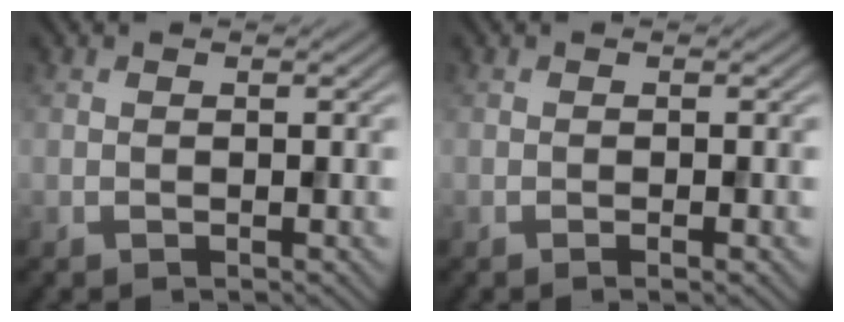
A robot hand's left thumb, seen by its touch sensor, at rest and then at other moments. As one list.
[{"total": 1.0, "force": [-0.4, 0.0, 0.9], "torque": [-0.014, -0.002, -0.010]}]